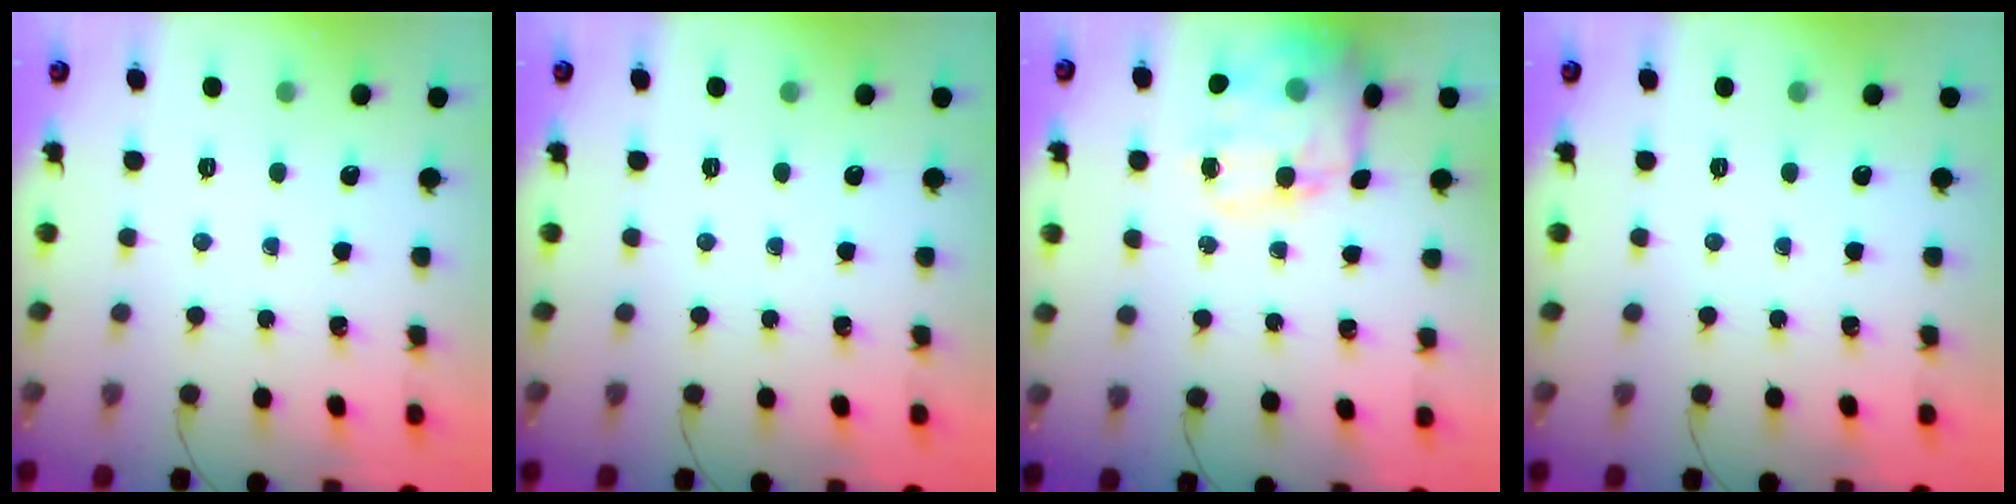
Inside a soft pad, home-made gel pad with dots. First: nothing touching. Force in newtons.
{"total": 0.0}
{"total": 16.6, "press": 16.3, "slide": 3.4}
{"total": 0.0}